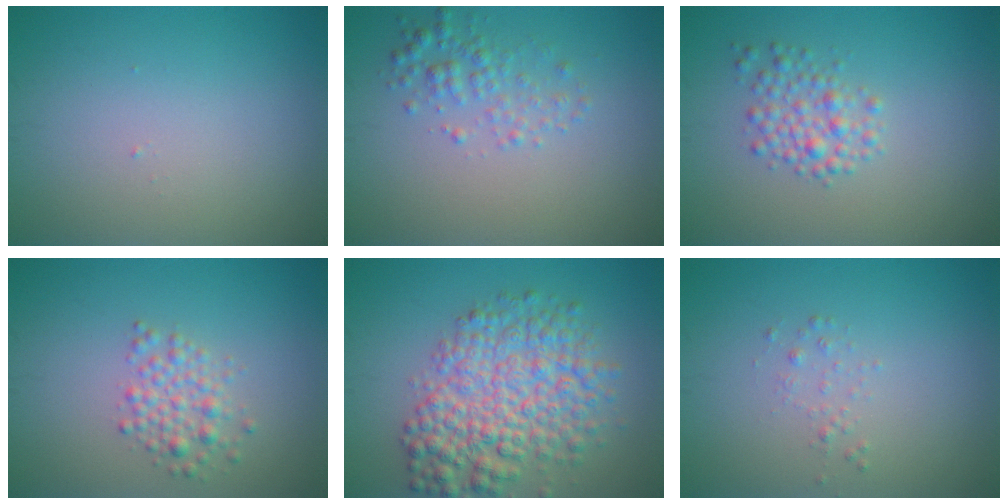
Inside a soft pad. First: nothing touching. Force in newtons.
{"total": 2.3, "press": 2.3, "slide": 0.1}
{"total": 2.6, "press": 2.6, "slide": 0.1}
{"total": 2.5, "press": 2.5, "slide": 0.1}
{"total": 7.6, "press": 7.6, "slide": 0.2}
{"total": 0.8, "press": 0.8, "slide": 0.1}